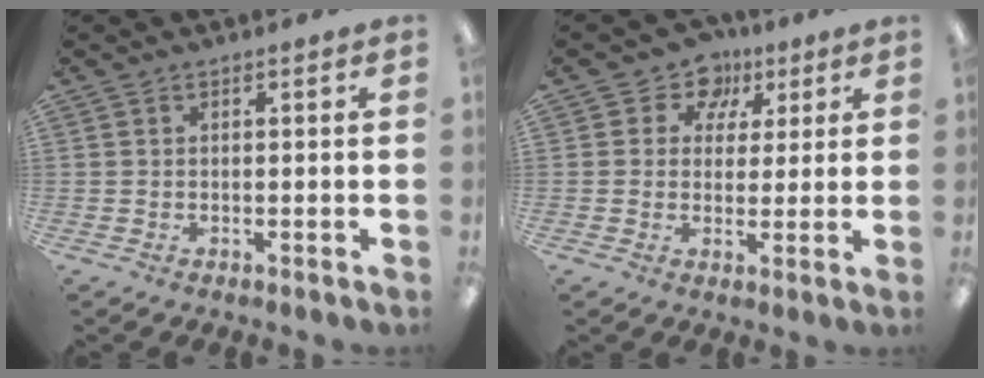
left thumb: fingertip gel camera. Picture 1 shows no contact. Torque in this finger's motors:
{"motor_torque": [-0.19, -0.15, 0.11, 0.01, -0.01]}